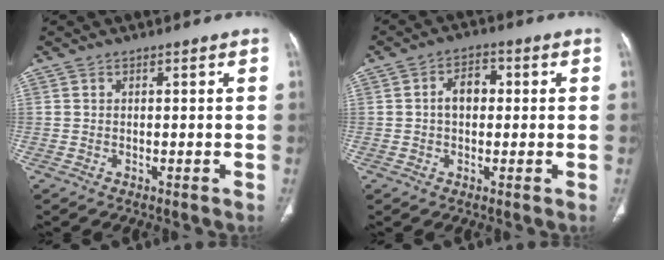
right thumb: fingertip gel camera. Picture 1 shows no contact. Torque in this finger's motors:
{"motor_torque": [0.68, 1.30, 0.53, 0.65, 0.00]}